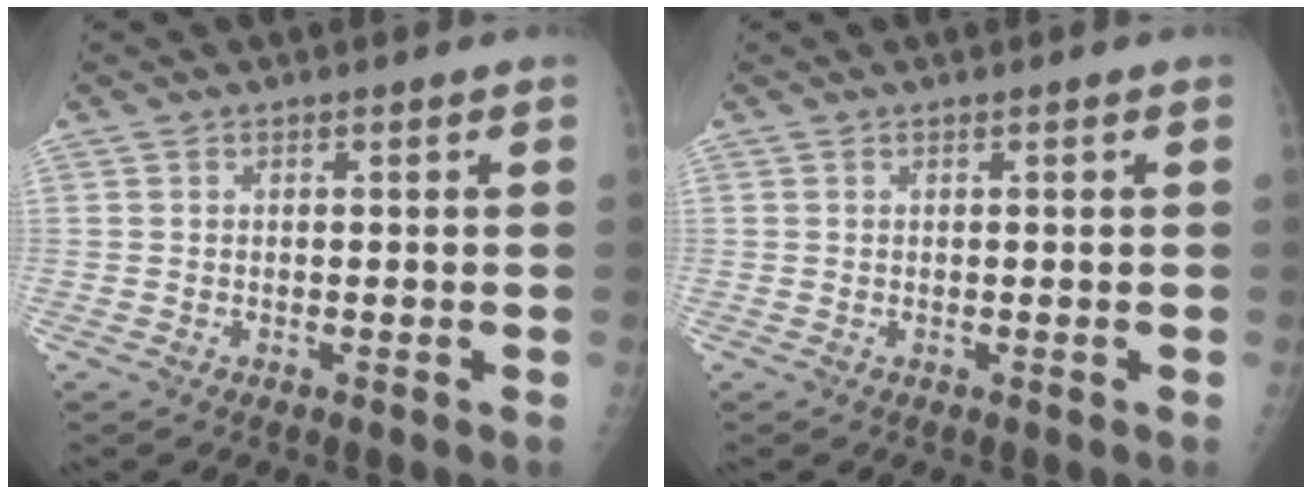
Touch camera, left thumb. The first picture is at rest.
{"total": 0.0}